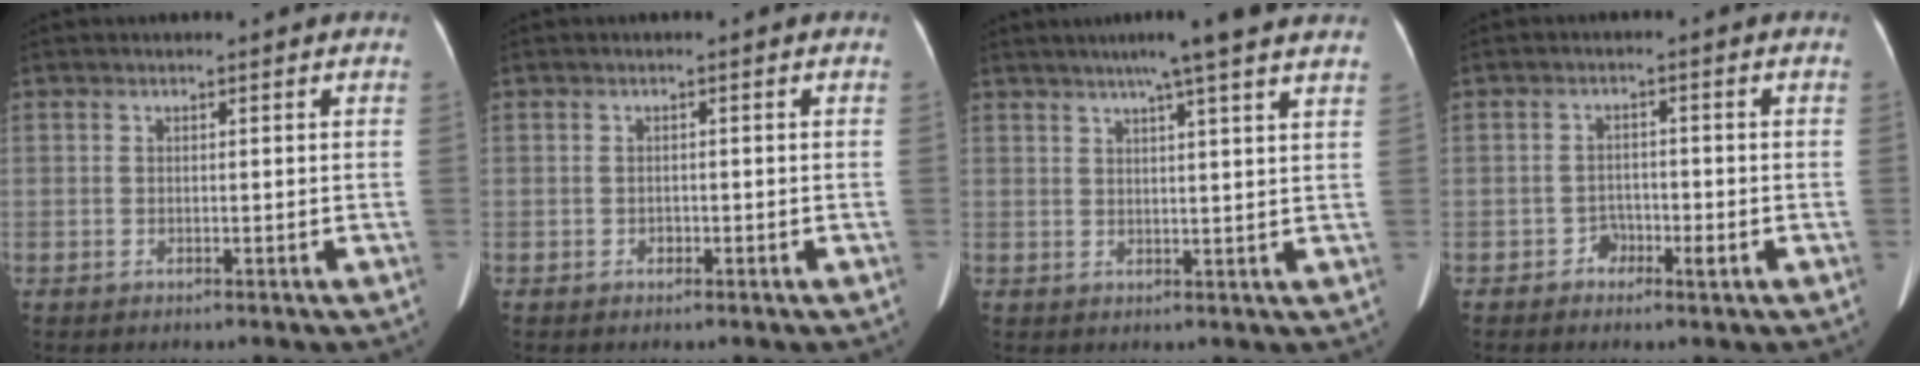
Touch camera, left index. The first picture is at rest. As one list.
[{"total": 0.6, "force": [-0.4, 0.5, 0.2], "torque": [-0.001, 0.003, -0.009]}, {"total": 10.6, "force": [8.3, -0.7, 6.6], "torque": [-0.099, 0.020, 0.090]}, {"total": 2.2, "force": [-1.3, 1.5, 1.1], "torque": [-0.011, 0.006, -0.023]}]